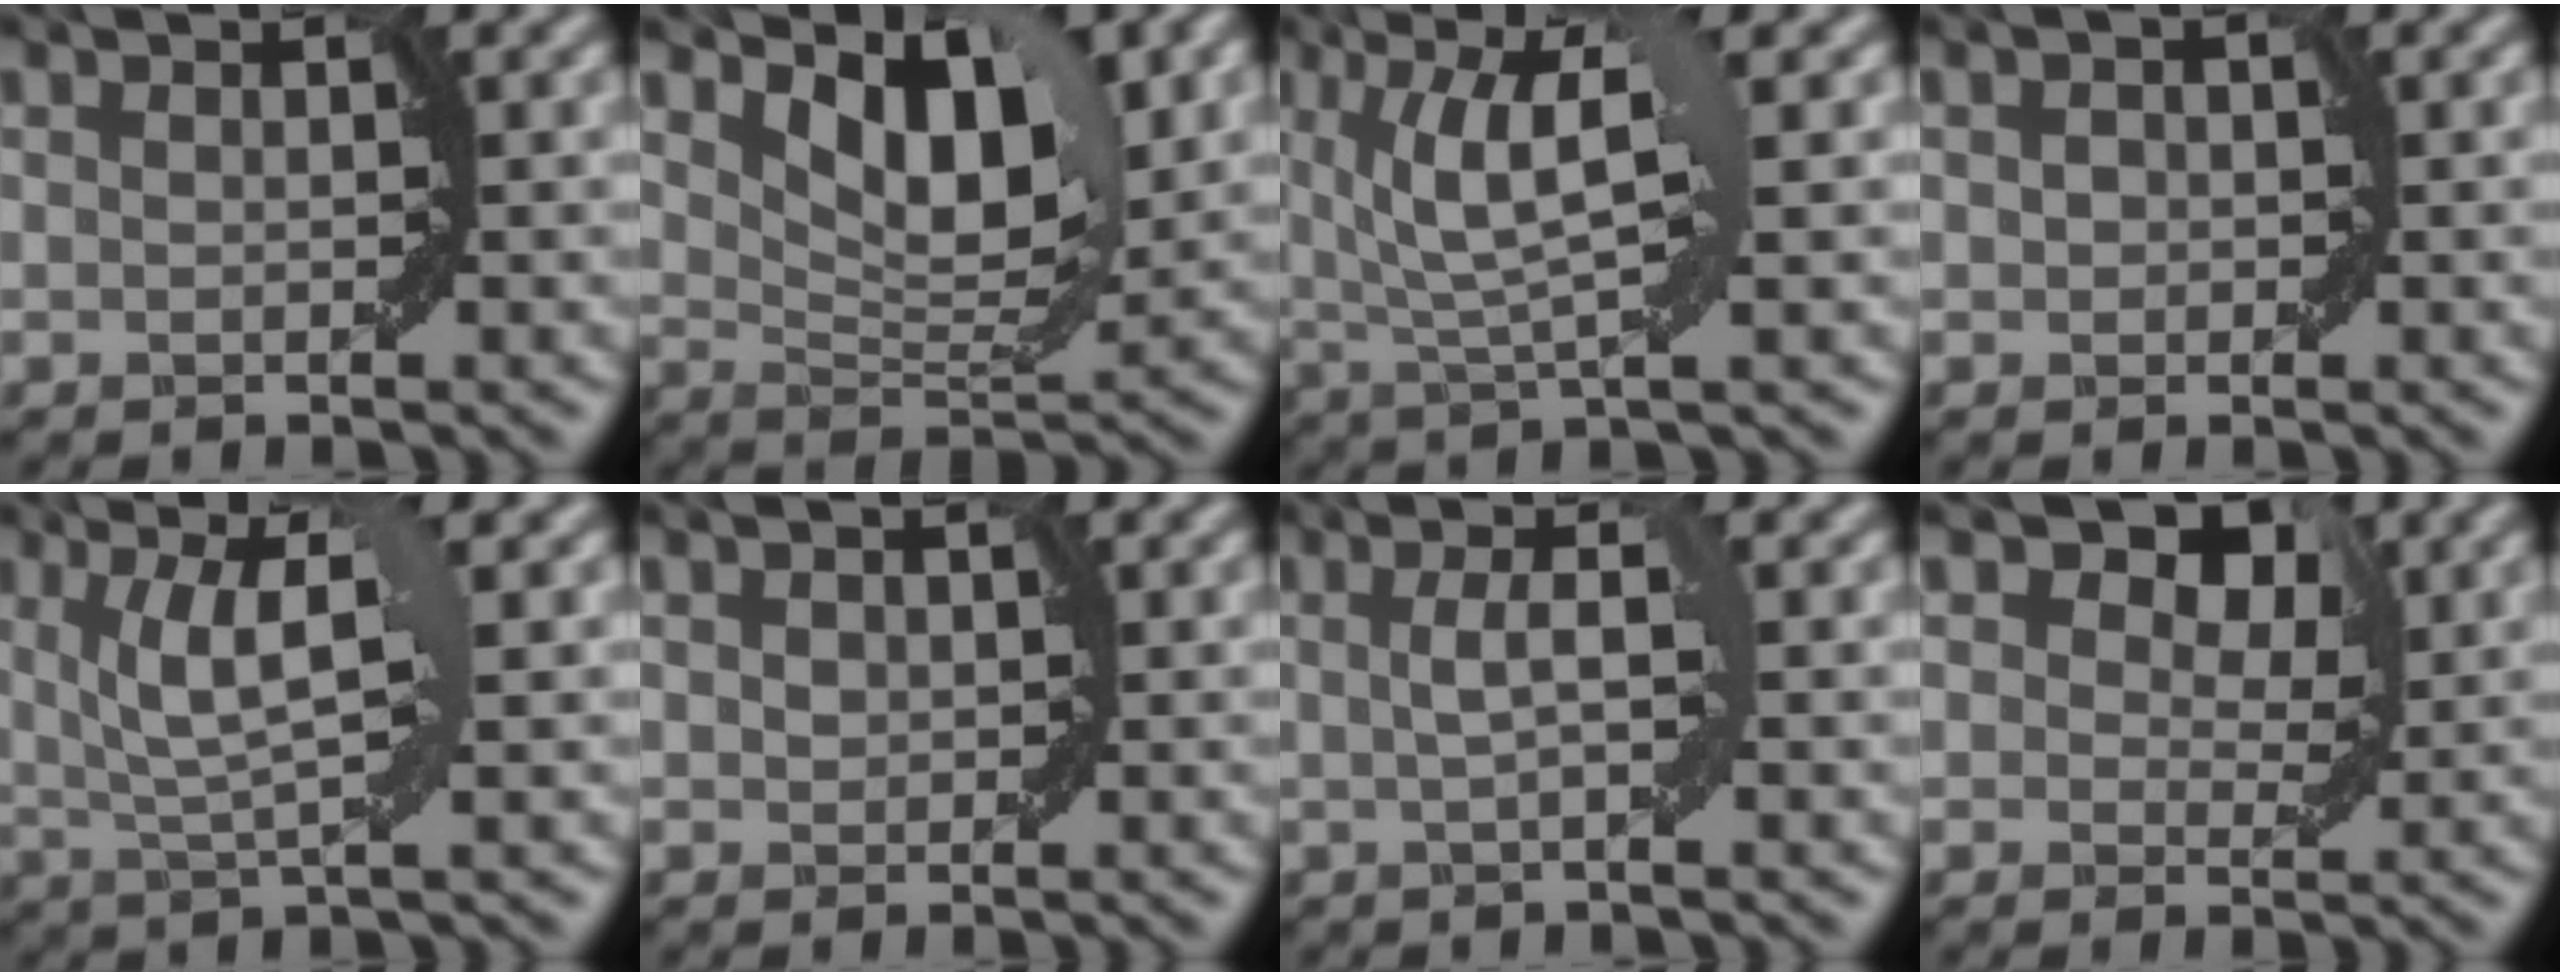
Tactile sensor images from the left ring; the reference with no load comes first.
{"total": 7.0, "force": [3.0, 3.4, 5.4], "torque": [-0.090, -0.008, 0.050]}
{"total": 5.8, "force": [1.8, 1.2, 5.4], "torque": [-0.104, 0.002, 0.035]}
{"total": 1.0, "force": [0.1, 0.8, 0.5], "torque": [-0.006, 0.002, -0.001]}
{"total": 4.8, "force": [1.4, 0.8, 4.5], "torque": [-0.088, -0.001, 0.031]}
{"total": 1.0, "force": [0.2, 0.8, 0.6], "torque": [-0.009, 0.003, 0.005]}
{"total": 2.2, "force": [0.2, 0.4, 2.2], "torque": [-0.041, 0.007, 0.003]}
{"total": 5.1, "force": [2.3, 3.2, 3.1], "torque": [-0.041, 0.003, 0.020]}